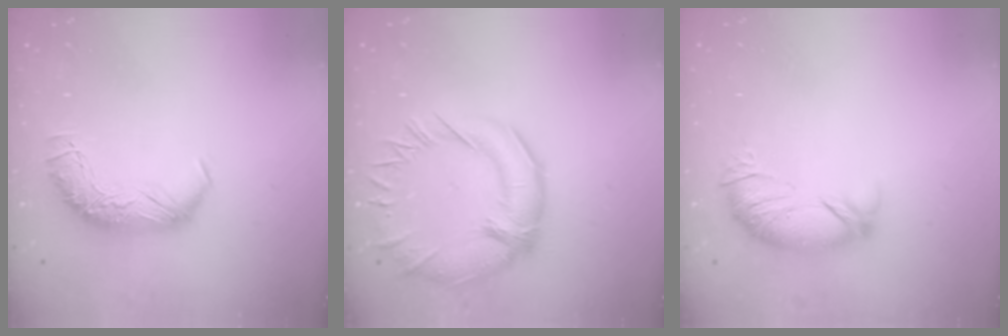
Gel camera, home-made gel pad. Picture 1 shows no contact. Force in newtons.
{"total": 6.1, "press": 5.9, "slide": 1.7}
{"total": 3.8, "press": 3.2, "slide": 2.0}